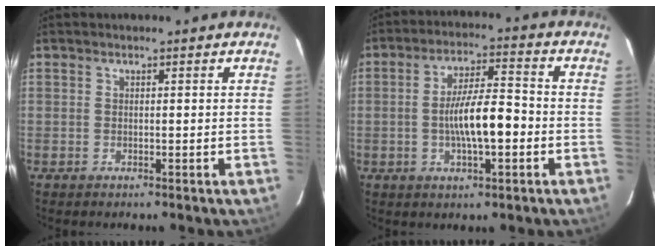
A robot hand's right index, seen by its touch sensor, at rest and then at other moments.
{"total": 9.6, "force": [-2.0, 2.4, 9.1], "torque": [-0.164, 0.004, -0.030]}